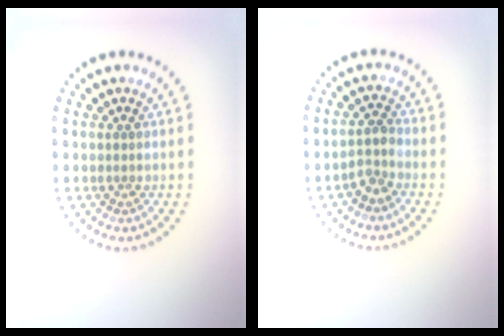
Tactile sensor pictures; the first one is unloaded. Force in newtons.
{"total": 2.0, "press": 1.5, "slide": 1.3}